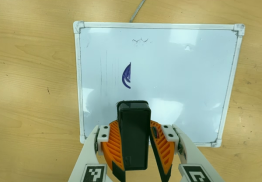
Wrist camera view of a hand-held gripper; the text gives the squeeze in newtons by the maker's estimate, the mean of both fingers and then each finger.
{"total": 9.6, "left": 9.3, "right": 10.0}